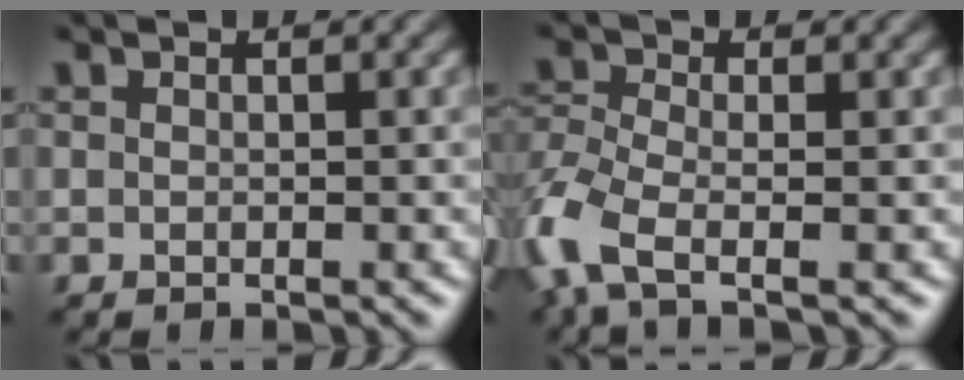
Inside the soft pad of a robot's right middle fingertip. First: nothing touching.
{"total": 6.4, "force": [-3.3, 2.8, 4.8], "torque": [-0.124, -0.017, -0.079]}